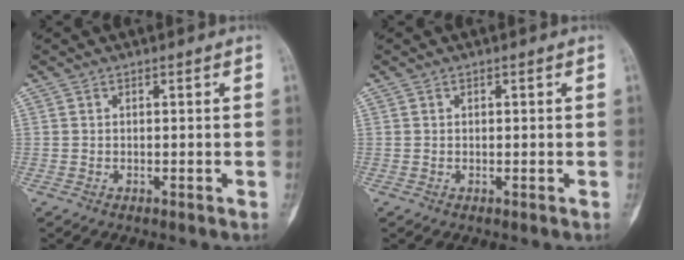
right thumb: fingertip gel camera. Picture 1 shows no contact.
{"total": 0.0}